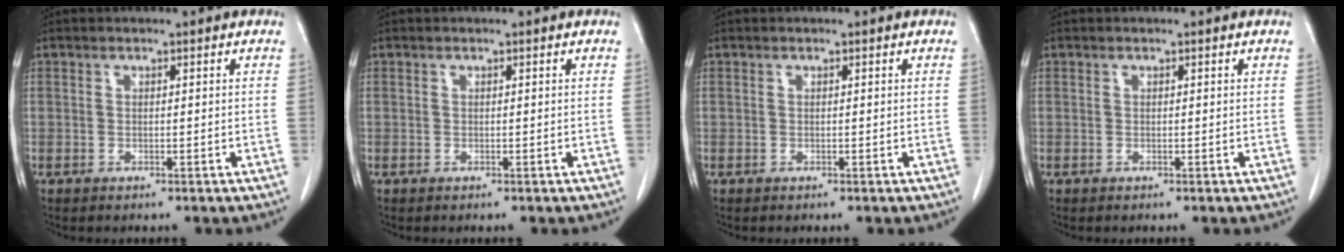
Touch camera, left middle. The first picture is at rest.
{"total": 0.0}
{"total": 0.0}
{"total": 0.0}